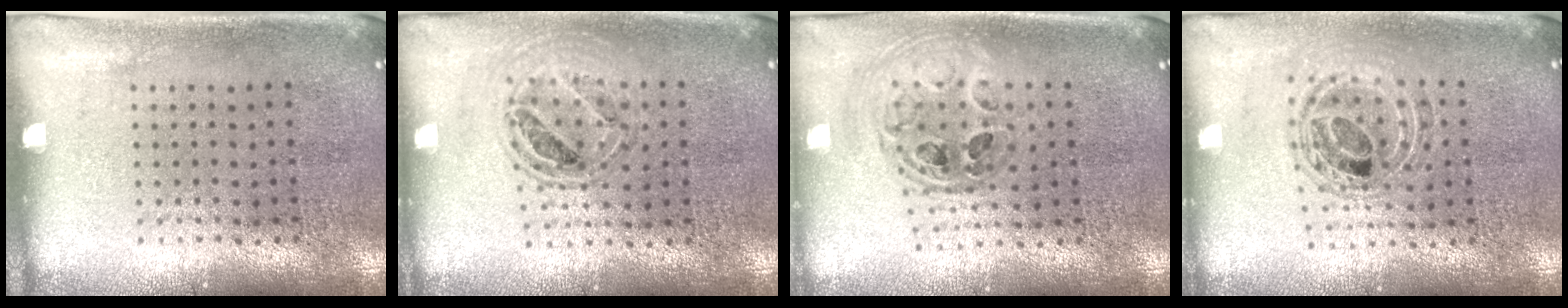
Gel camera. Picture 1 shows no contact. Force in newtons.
{"total": 0.8, "press": 0.7, "slide": 0.2}
{"total": 1.0, "press": 1.0, "slide": 0.2}
{"total": 0.9, "press": 0.9, "slide": 0.2}